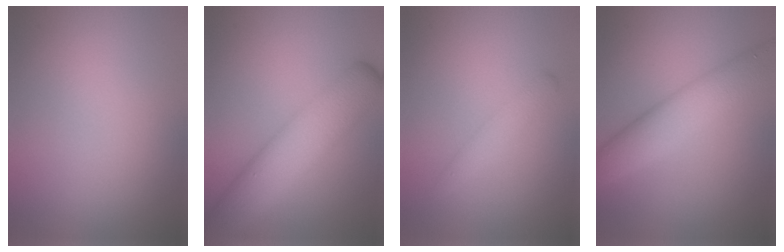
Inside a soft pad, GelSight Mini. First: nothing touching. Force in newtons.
{"total": 7.0, "press": 7.0, "slide": 0.3}
{"total": 1.6, "press": 1.6, "slide": 0.1}
{"total": 6.1, "press": 6.1, "slide": 0.2}